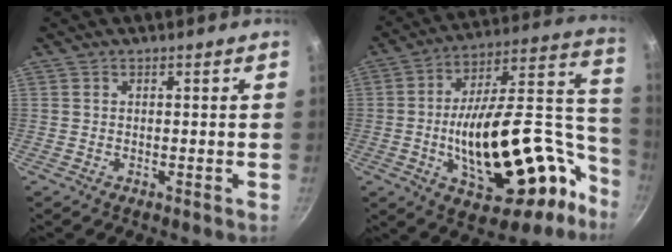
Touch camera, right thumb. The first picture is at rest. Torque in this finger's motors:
{"motor_torque": [2.83, 2.18, 1.96, -0.82, 0.54]}